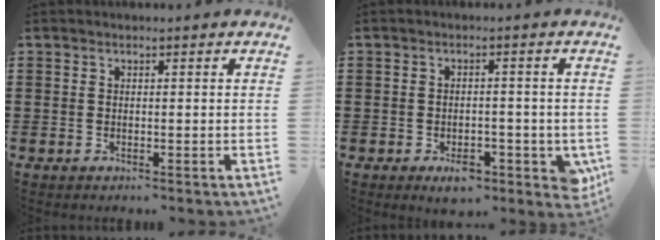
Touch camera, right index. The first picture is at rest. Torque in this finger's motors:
{"motor_torque": [1.94, -0.08, 0.19, 0.02]}